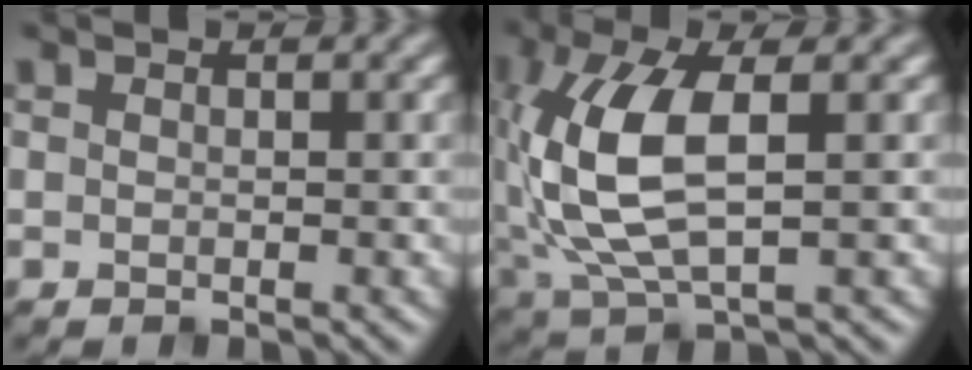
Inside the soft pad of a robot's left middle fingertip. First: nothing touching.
{"total": 8.4, "force": [0.3, 3.9, 7.4], "torque": [-0.175, 0.003, 0.009]}